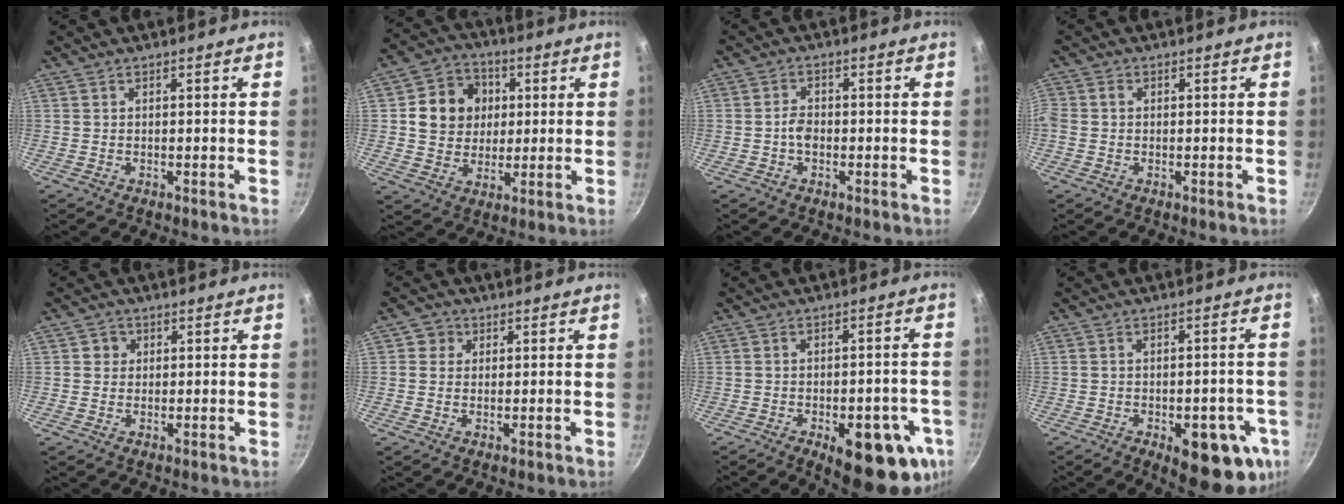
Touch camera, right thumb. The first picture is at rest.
{"total": 11.4, "force": [2.2, 10.1, 4.8], "torque": [-0.048, 0.010, 0.034]}
{"total": 2.6, "force": [-0.8, 1.7, 1.8], "torque": [-0.027, 0.013, -0.017]}
{"total": 2.1, "force": [-0.4, 1.7, 1.1], "torque": [-0.028, 0.007, -0.014]}
{"total": 2.3, "force": [0.4, 2.2, 0.5], "torque": [0.004, 0.001, 0.002]}
{"total": 3.0, "force": [0.6, 2.8, 0.6], "torque": [0.015, -0.004, 0.002]}
{"total": 18.0, "force": [-7.4, 7.8, 14.5], "torque": [-0.141, 0.012, -0.086]}
{"total": 15.6, "force": [-5.9, 7.0, 12.6], "torque": [-0.115, 0.005, -0.069]}